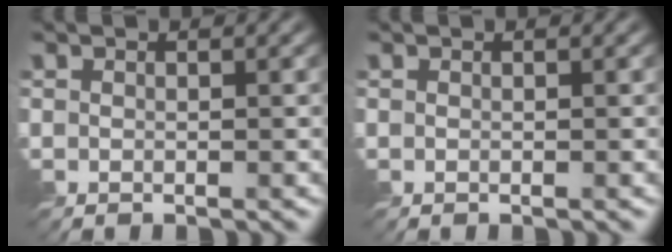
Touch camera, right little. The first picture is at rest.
{"total": 0.0}